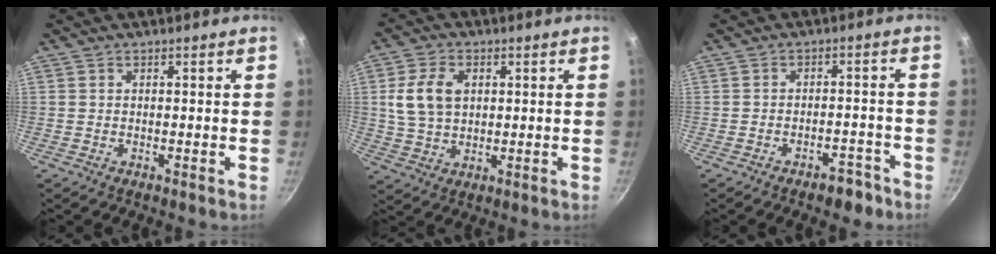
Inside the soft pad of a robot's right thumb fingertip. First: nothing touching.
{"total": 8.9, "force": [1.9, 6.2, 6.1], "torque": [-0.103, 0.001, 0.036]}
{"total": 4.7, "force": [-3.4, 2.3, 2.4], "torque": [-0.014, 0.040, -0.030]}